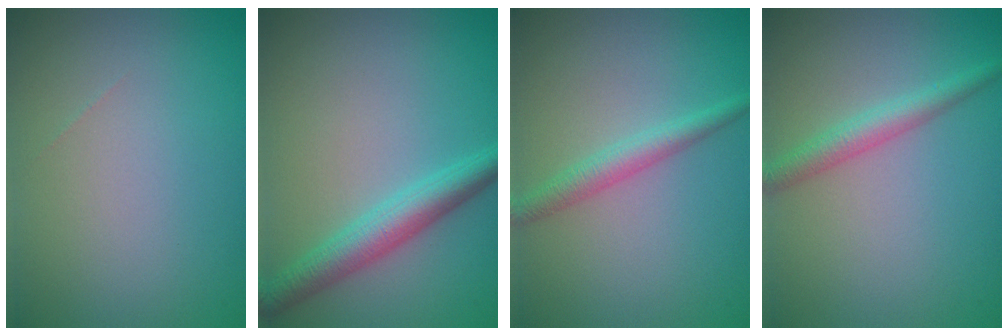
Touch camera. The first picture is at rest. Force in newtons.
{"total": 3.8, "press": 3.8, "slide": 0.0}
{"total": 2.2, "press": 2.2, "slide": 0.1}
{"total": 2.5, "press": 2.5, "slide": 0.0}